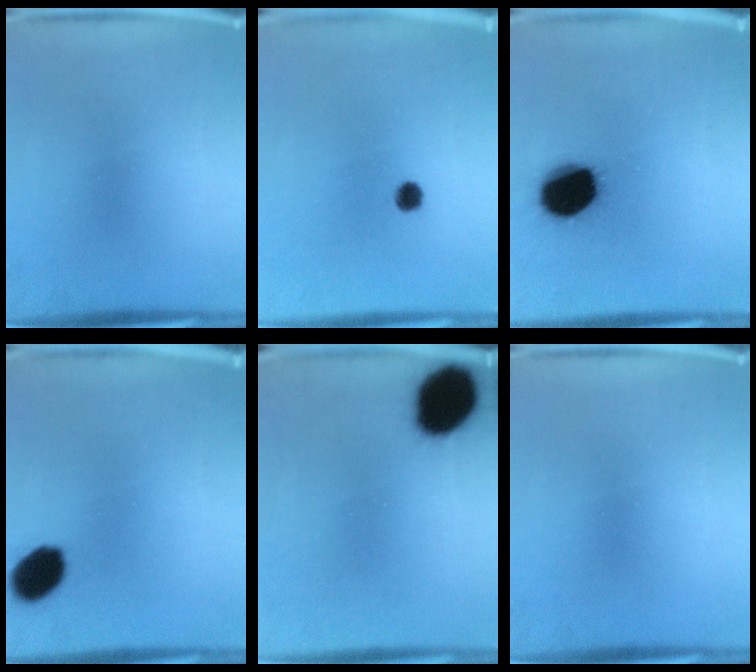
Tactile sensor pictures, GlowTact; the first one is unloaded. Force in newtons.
{"total": 1.4}
{"total": 17.4}
{"total": 8.7}
{"total": 16.5}
{"total": 0.0}